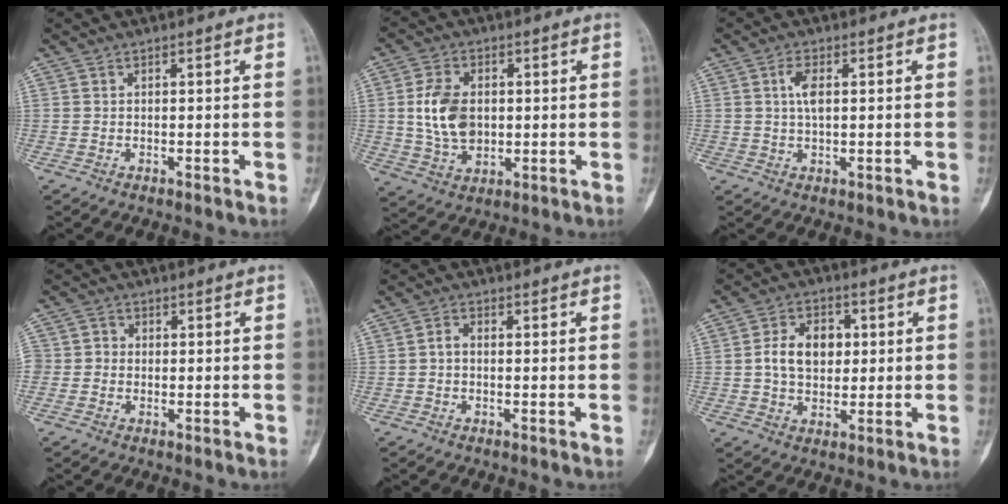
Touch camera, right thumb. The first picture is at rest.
{"total": 10.0, "force": [0.8, 7.0, 7.1], "torque": [-0.116, 0.001, 0.019]}
{"total": 3.5, "force": [0.7, 1.6, 3.0], "torque": [-0.055, 0.006, 0.011]}
{"total": 3.9, "force": [-0.4, 3.6, 1.3], "torque": [-0.001, 0.013, -0.014]}
{"total": 2.0, "force": [-0.1, 1.4, 1.4], "torque": [-0.012, 0.012, -0.008]}
{"total": 9.3, "force": [1.1, 6.7, 6.3], "torque": [-0.077, 0.011, 0.015]}